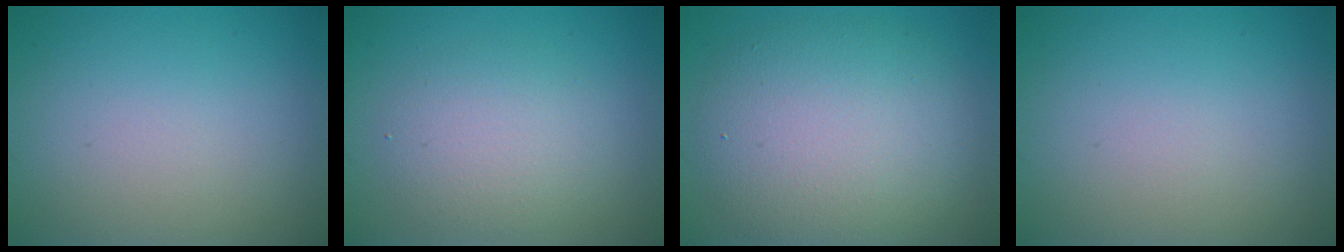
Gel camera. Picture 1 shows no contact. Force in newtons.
{"total": 3.3, "press": 3.3, "slide": 0.3}
{"total": 7.9, "press": 7.9, "slide": 0.4}
{"total": 0.0}